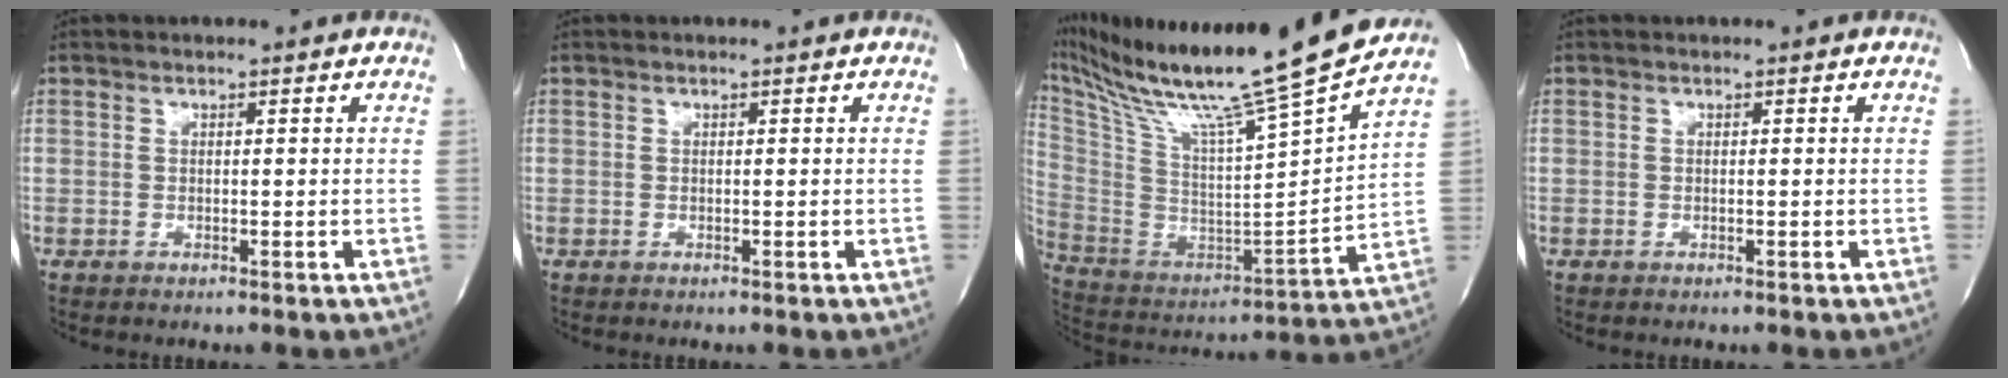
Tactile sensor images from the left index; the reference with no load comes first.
{"total": 0.0}
{"total": 28.1, "force": [22.7, -1.4, 16.5], "torque": [-0.308, -0.055, 0.365]}
{"total": 0.0}